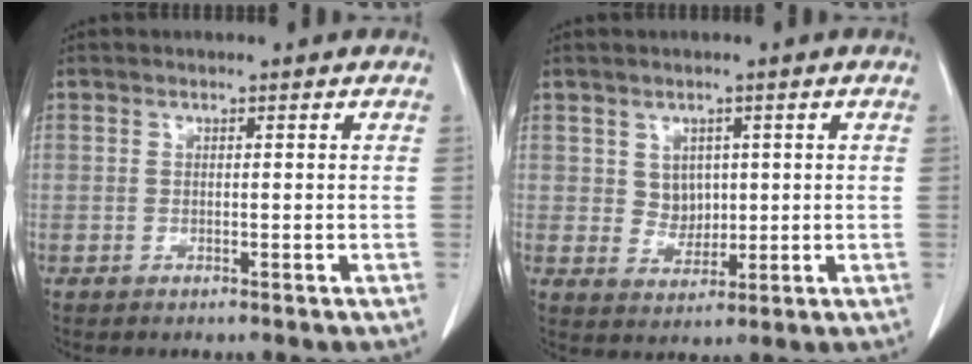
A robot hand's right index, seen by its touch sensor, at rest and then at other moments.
{"total": 3.5, "force": [0.9, 3.0, 1.6], "torque": [-0.023, 0.000, 0.021]}